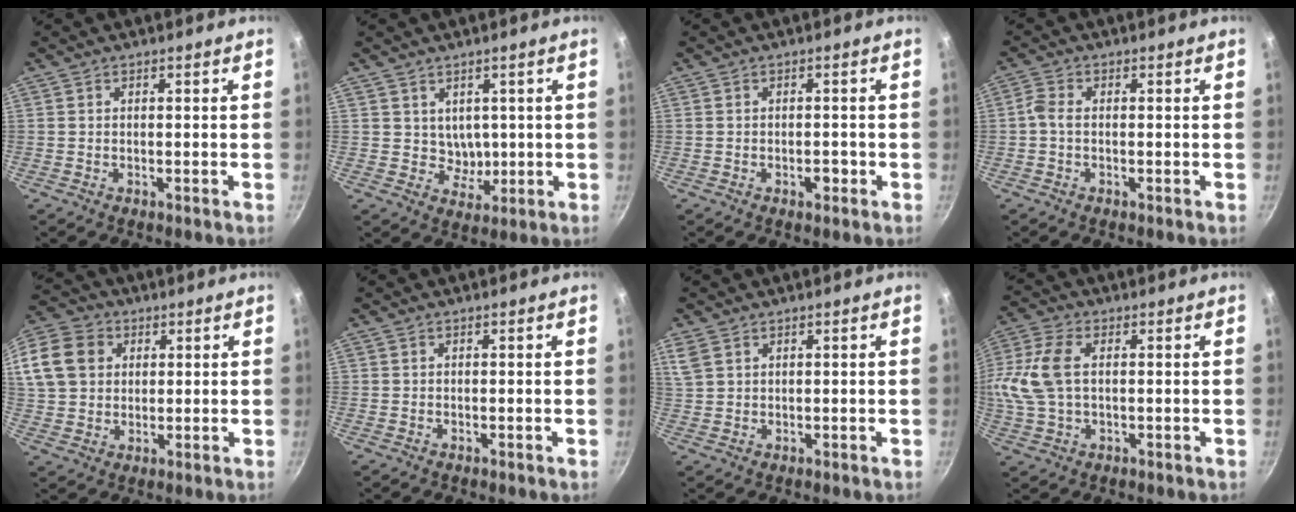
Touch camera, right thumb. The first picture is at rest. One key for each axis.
{"total": 3.9, "fx": 1.1, "fy": 3.5, "fz": 1.3, "tx": -0.003, "ty": -0.016, "tz": 0.023}
{"total": 1.9, "fx": -0.8, "fy": 1.2, "fz": 1.3, "tx": -0.012, "ty": 0.009, "tz": -0.011}
{"total": 2.4, "fx": -0.5, "fy": 1.3, "fz": 1.9, "tx": -0.052, "ty": 0.009, "tz": -0.018}
{"total": 22.3, "fx": 6.9, "fy": 18.0, "fz": 11.2, "tx": -0.275, "ty": 0.048, "tz": 0.127}
{"total": 0.0}
{"total": 4.4, "fx": 2.5, "fy": 2.8, "fz": 2.4, "tx": -0.049, "ty": 0.002, "tz": 0.055}
{"total": 11.5, "fx": 1.3, "fy": 6.7, "fz": 9.2, "tx": -0.199, "ty": 0.015, "tz": 0.018}